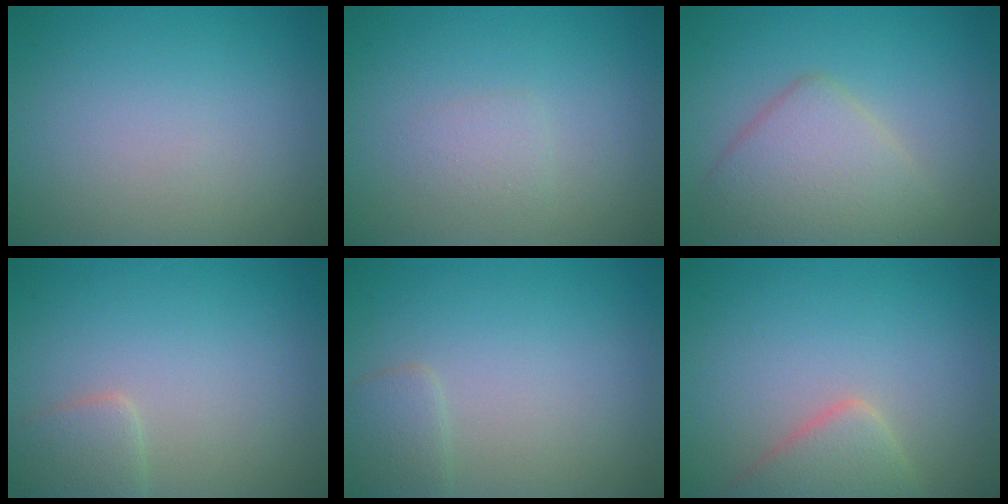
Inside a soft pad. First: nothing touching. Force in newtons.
{"total": 1.1, "press": 1.1, "slide": 0.1}
{"total": 4.8, "press": 4.8, "slide": 0.3}
{"total": 2.1, "press": 2.0, "slide": 0.2}
{"total": 1.4, "press": 1.4, "slide": 0.0}
{"total": 3.3, "press": 3.3, "slide": 0.4}